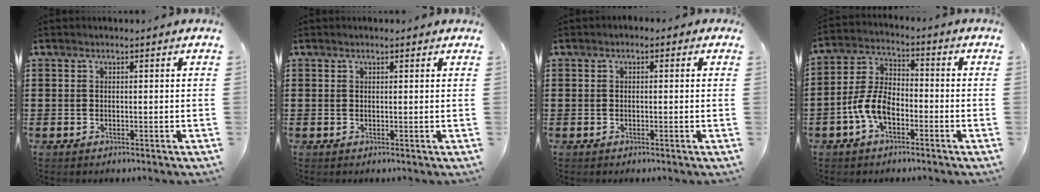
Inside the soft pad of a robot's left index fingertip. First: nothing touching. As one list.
[{"total": 0.7, "force": [0.4, 0.3, 0.4], "torque": [-0.008, 0.004, 0.008]}, {"total": 0.9, "force": [-0.4, 0.6, 0.5], "torque": [-0.010, 0.002, -0.009]}, {"total": 7.2, "force": [-3.4, 3.8, 5.1], "torque": [-0.127, 0.004, -0.072]}]